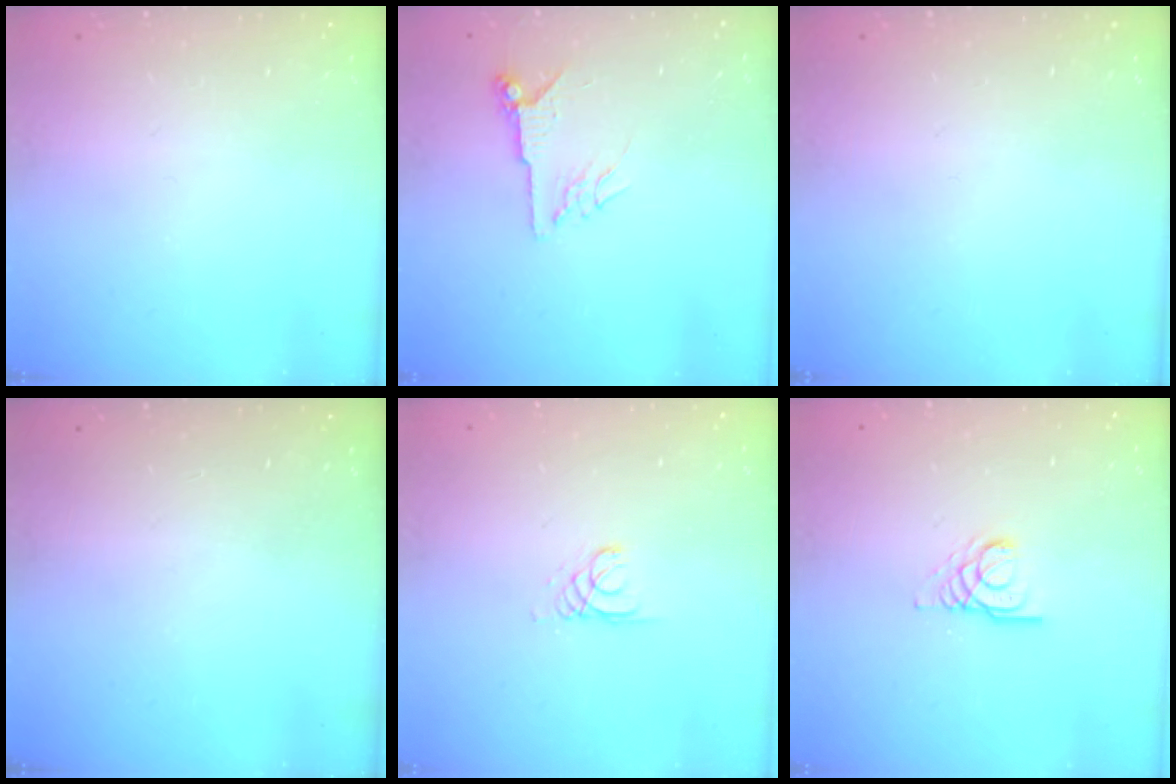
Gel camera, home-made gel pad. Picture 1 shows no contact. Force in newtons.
{"total": 5.1, "press": 5.1, "slide": 0.8}
{"total": 0.0}
{"total": 0.0}
{"total": 1.1, "press": 1.1, "slide": 0.1}
{"total": 4.1, "press": 4.1, "slide": 0.4}